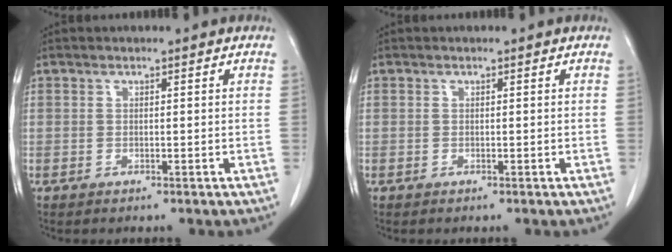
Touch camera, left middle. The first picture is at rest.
{"total": 0.0}